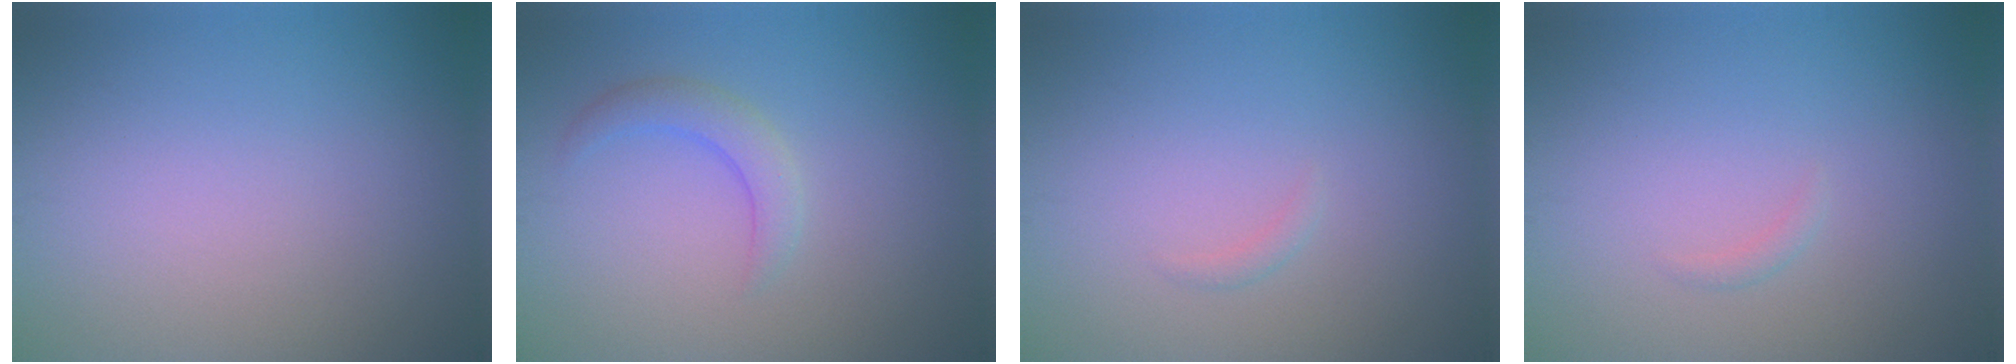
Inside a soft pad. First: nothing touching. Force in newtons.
{"total": 2.3, "press": 2.2, "slide": 0.2}
{"total": 0.6, "press": 0.6, "slide": 0.0}
{"total": 0.6, "press": 0.6, "slide": 0.0}